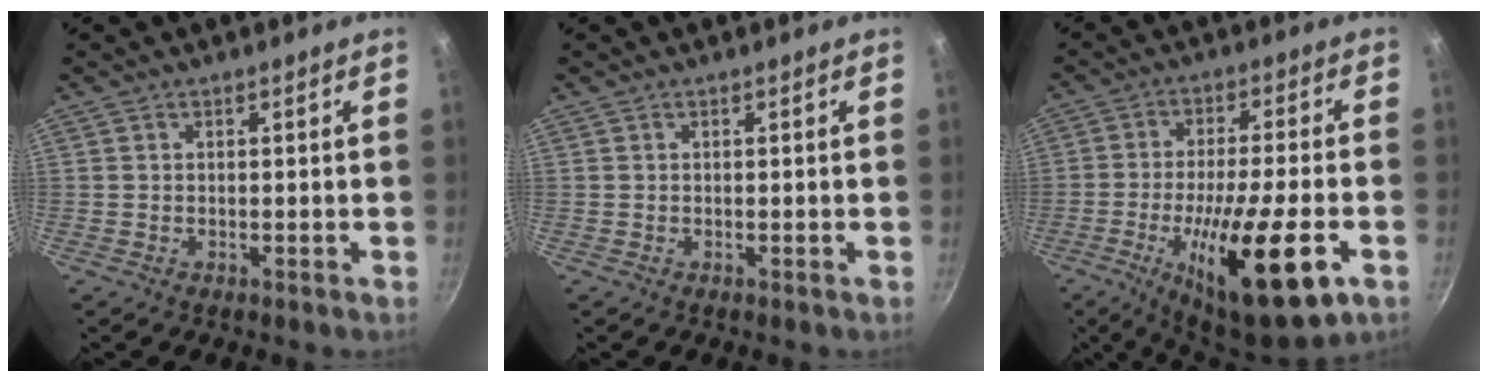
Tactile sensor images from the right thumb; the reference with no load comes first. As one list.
[{"total": 0.0}, {"total": 20.6, "force": [-7.6, 5.1, 18.4], "torque": [-0.286, 0.014, -0.121]}]